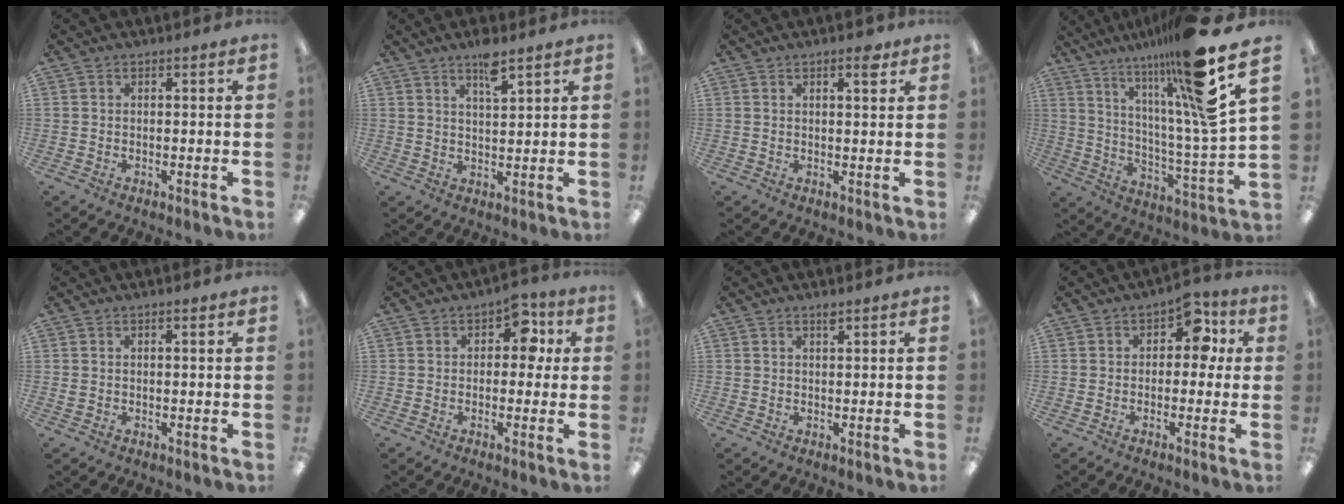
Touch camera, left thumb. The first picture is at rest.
{"total": 5.5, "force": [4.1, 1.2, 3.5], "torque": [-0.056, -0.022, 0.066]}
{"total": 3.8, "force": [2.4, 1.1, 2.8], "torque": [-0.029, -0.011, 0.033]}
{"total": 20.7, "force": [14.3, 1.9, 14.8], "torque": [-0.241, -0.093, 0.213]}
{"total": 0.8, "force": [0.3, 0.4, 0.6], "torque": [-0.012, 0.003, 0.005]}
{"total": 6.9, "force": [2.1, 4.5, 4.8], "torque": [-0.051, -0.001, 0.029]}
{"total": 1.2, "force": [1.0, 0.2, 0.6], "torque": [-0.015, 0.000, 0.018]}
{"total": 7.9, "force": [2.9, 5.0, 5.5], "torque": [-0.064, -0.008, 0.043]}